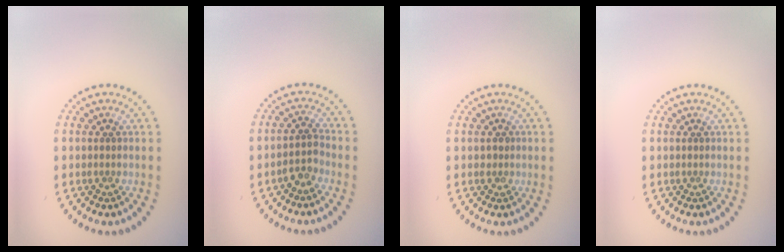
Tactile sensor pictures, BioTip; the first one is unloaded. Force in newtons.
{"total": 1.8, "press": 1.4, "slide": 1.1}
{"total": 0.8, "press": 0.7, "slide": 0.4}
{"total": 0.0}